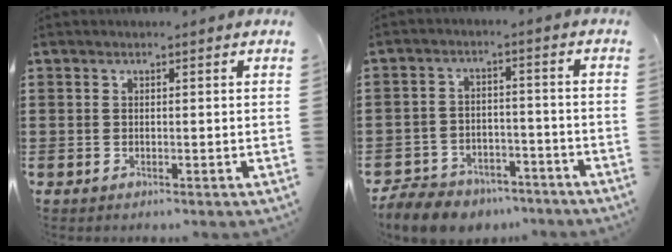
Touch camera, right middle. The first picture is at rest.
{"total": 6.7, "force": [-6.4, 1.7, 1.0], "torque": [-0.029, 0.014, -0.130]}